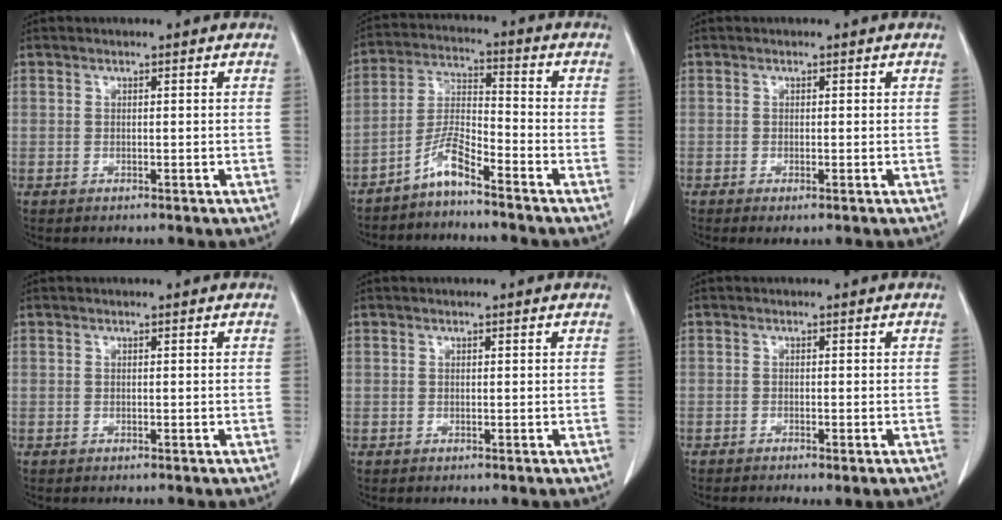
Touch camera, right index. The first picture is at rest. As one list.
[{"total": 5.8, "force": [-4.6, 0.3, 3.5], "torque": [-0.081, -0.005, -0.094]}, {"total": 1.1, "force": [-0.5, 0.1, 1.0], "torque": [-0.017, -0.003, -0.006]}, {"total": 0.0}, {"total": 0.0}, {"total": 3.4, "force": [-2.5, 0.6, 2.2], "torque": [-0.025, -0.008, -0.032]}]